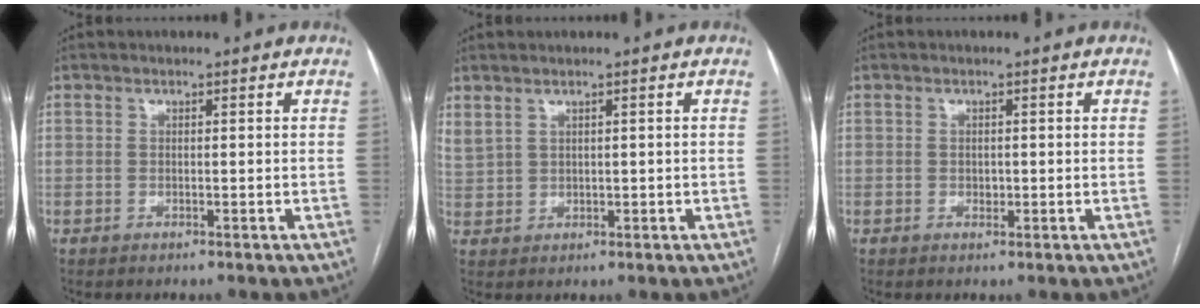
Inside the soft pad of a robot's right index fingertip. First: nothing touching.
{"total": 2.9, "force": [1.9, 1.7, 1.5], "torque": [-0.045, 0.013, 0.054]}
{"total": 0.9, "force": [-0.1, 0.7, 0.6], "torque": [-0.009, 0.001, -0.001]}